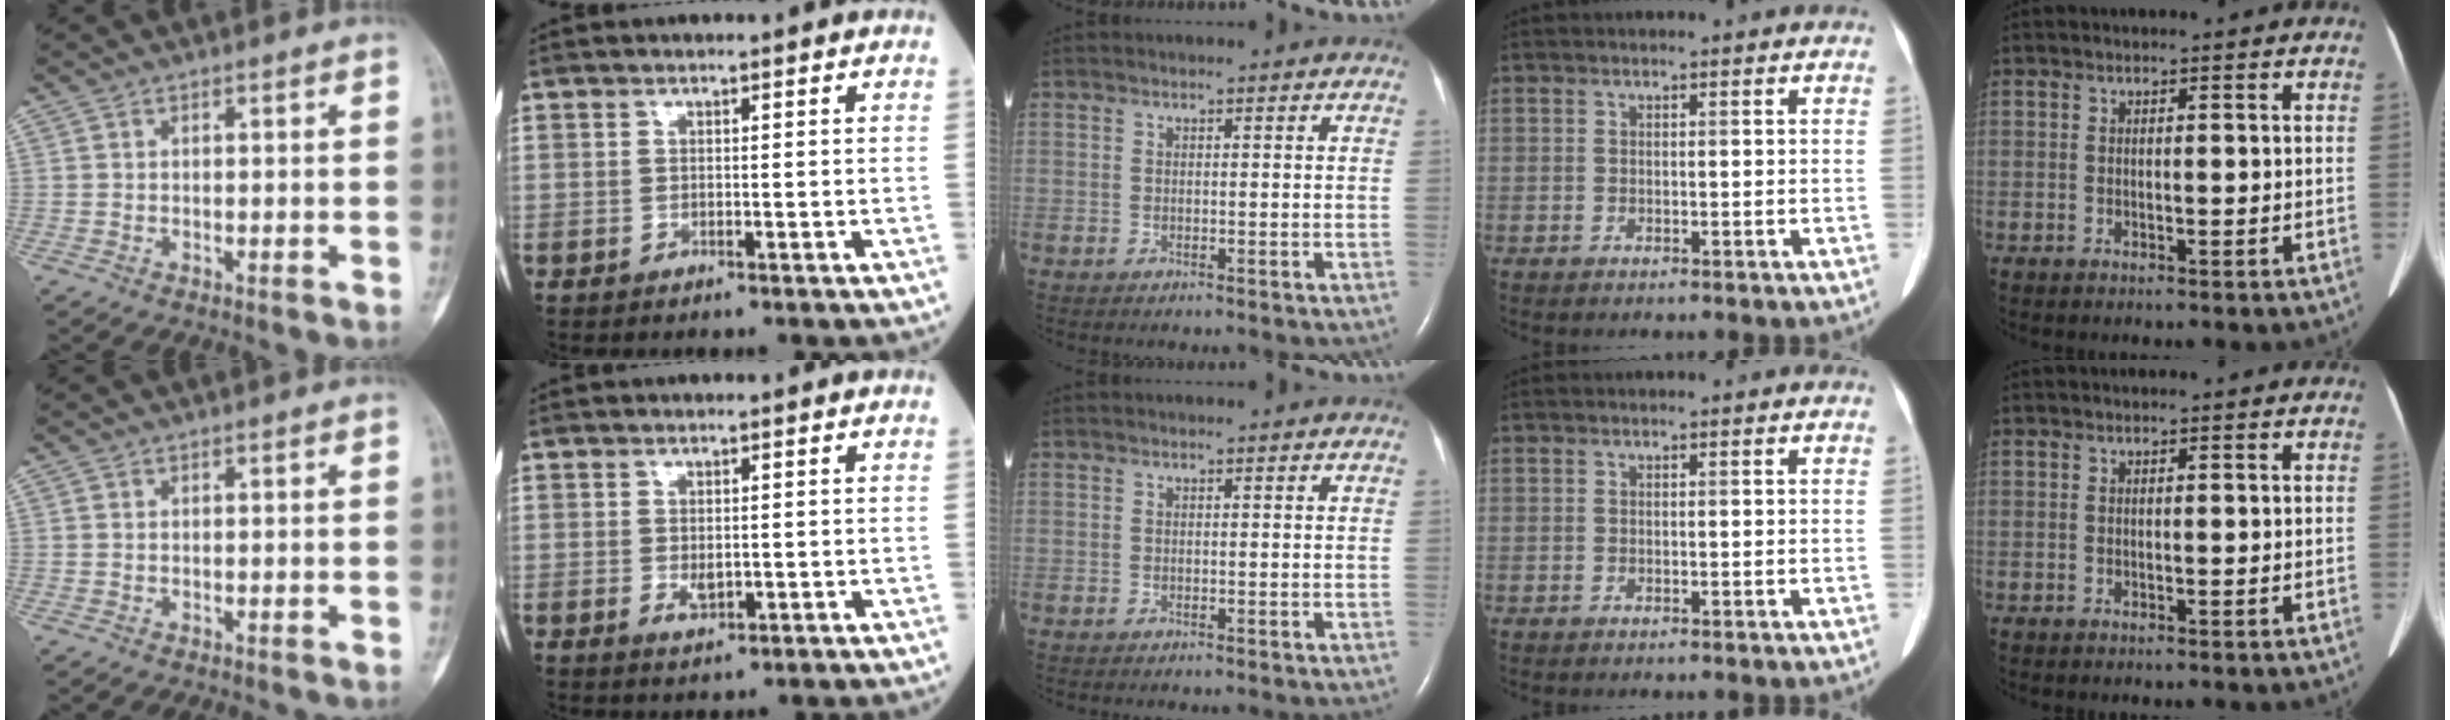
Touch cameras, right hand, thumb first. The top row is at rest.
{"index": {"total": 2.2, "force": [-0.3, 1.1, 1.8], "torque": [-0.032, -0.005, 0.001]}}